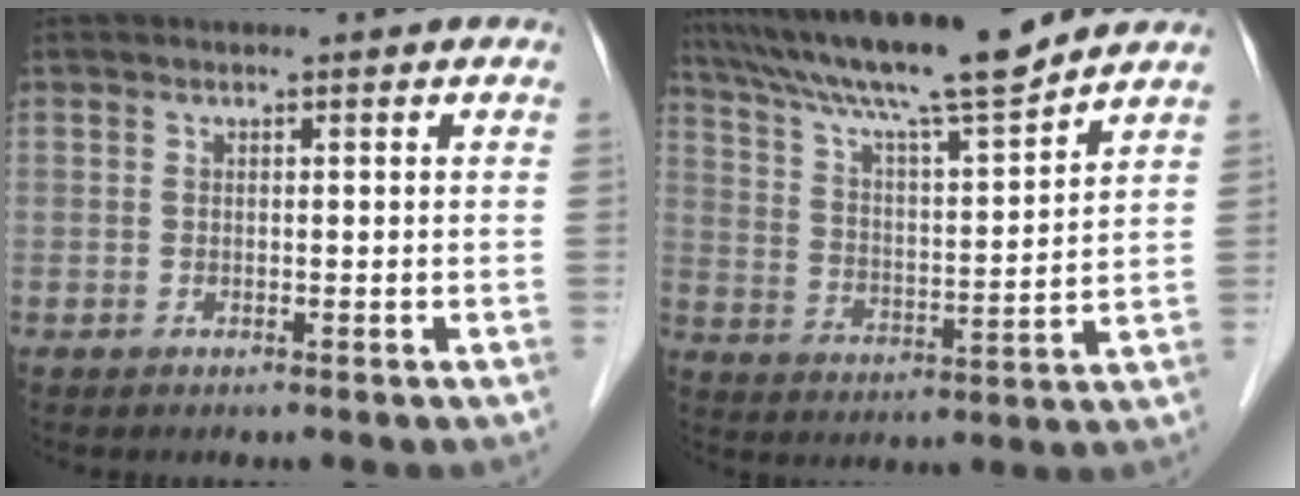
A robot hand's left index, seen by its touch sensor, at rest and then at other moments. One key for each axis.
{"total": 15.6, "fx": 13.6, "fy": -0.3, "fz": 7.7, "tx": -0.137, "ty": 0.003, "tz": 0.227}